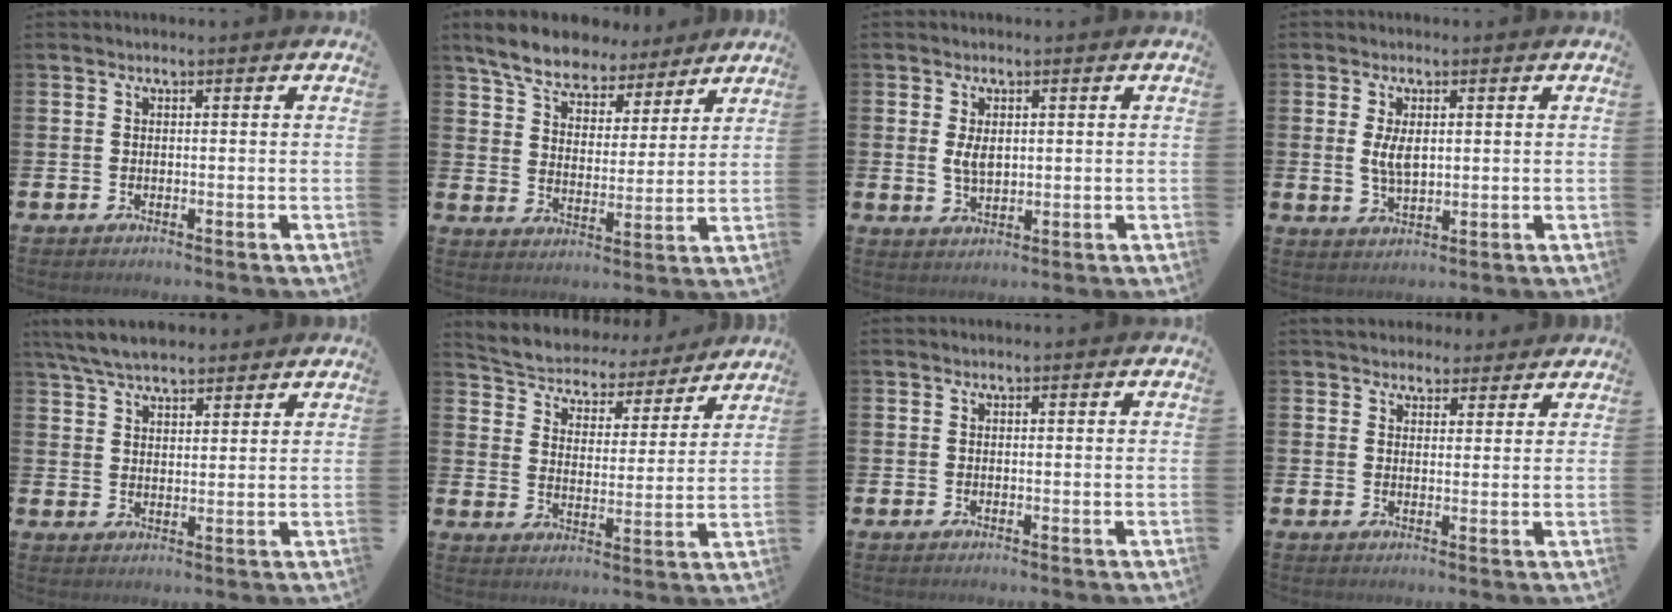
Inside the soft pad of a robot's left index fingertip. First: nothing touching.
{"total": 7.8, "force": [7.2, 2.7, 1.7], "torque": [-0.067, -0.036, 0.129]}
{"total": 3.3, "force": [0.9, 2.0, 2.6], "torque": [-0.034, -0.001, 0.011]}
{"total": 4.0, "force": [1.0, 2.0, 3.4], "torque": [-0.058, 0.002, 0.016]}
{"total": 6.0, "force": [5.6, 1.4, 1.6], "torque": [-0.053, -0.010, 0.104]}
{"total": 5.3, "force": [5.0, 1.8, 0.2], "torque": [-0.032, -0.045, 0.081]}
{"total": 0.0}
{"total": 4.0, "force": [3.7, 1.4, 0.1], "torque": [-0.001, -0.012, 0.067]}